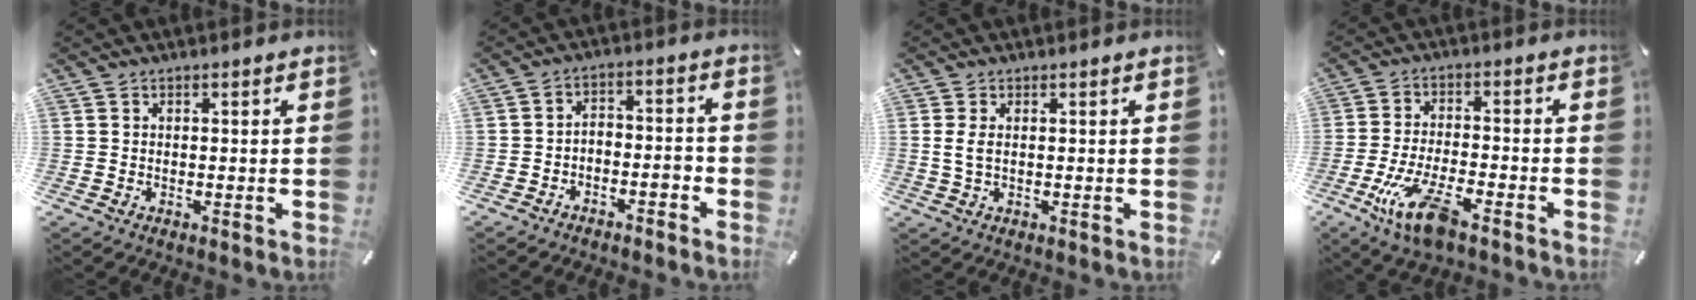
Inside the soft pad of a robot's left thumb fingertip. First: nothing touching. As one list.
[{"total": 4.7, "force": [-3.4, 2.4, 2.2], "torque": [-0.032, 0.021, -0.062]}, {"total": 2.9, "force": [0.5, 1.2, 2.6], "torque": [-0.054, 0.003, 0.008]}, {"total": 12.0, "force": [-6.6, 3.7, 9.2], "torque": [-0.197, 0.013, -0.119]}]